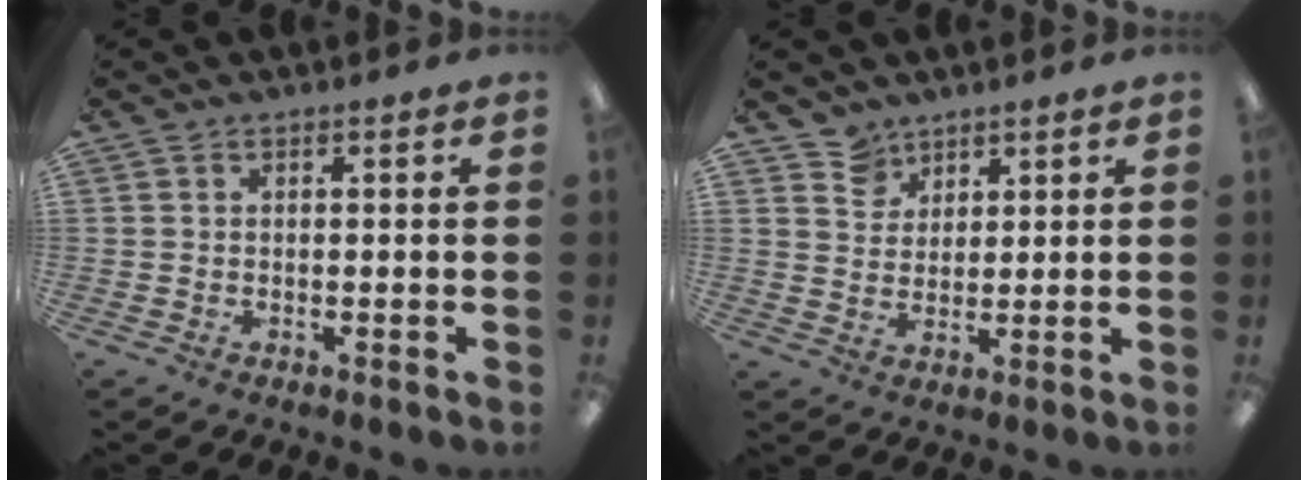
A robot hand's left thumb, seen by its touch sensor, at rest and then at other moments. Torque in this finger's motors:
{"motor_torque": [0.03, -0.10, -0.06, 0.01, 0.03]}